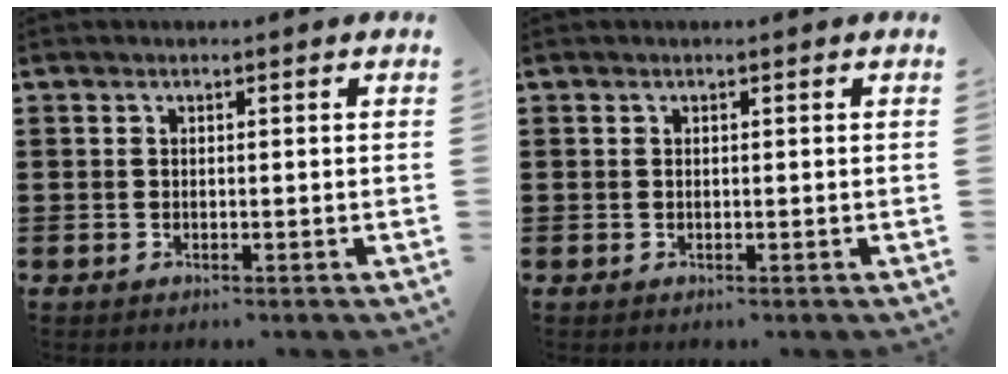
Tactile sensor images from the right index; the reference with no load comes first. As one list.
[{"total": 0.0}]